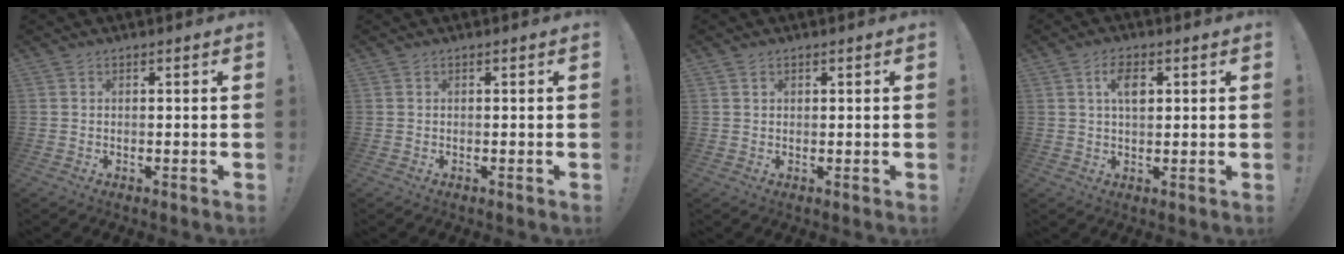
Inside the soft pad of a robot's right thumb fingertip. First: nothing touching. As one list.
[{"total": 0.0}, {"total": 1.0, "force": [0.7, 0.7, 0.2], "torque": [0.004, -0.003, 0.012]}, {"total": 5.9, "force": [1.7, 3.1, 4.7], "torque": [-0.076, 0.001, 0.026]}]